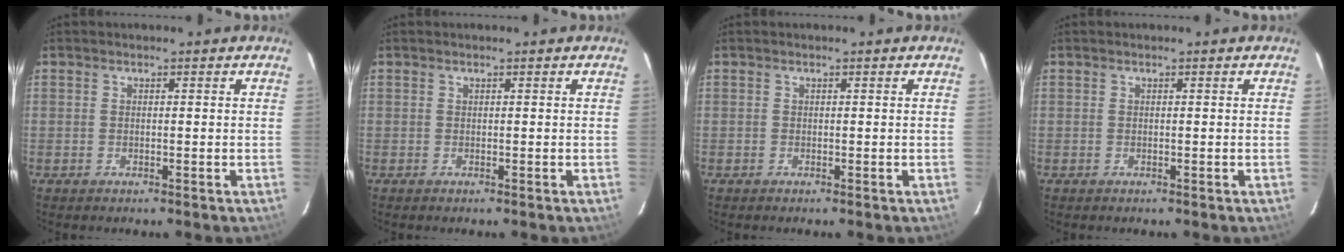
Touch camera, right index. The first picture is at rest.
{"total": 0.0}
{"total": 0.0}
{"total": 0.0}